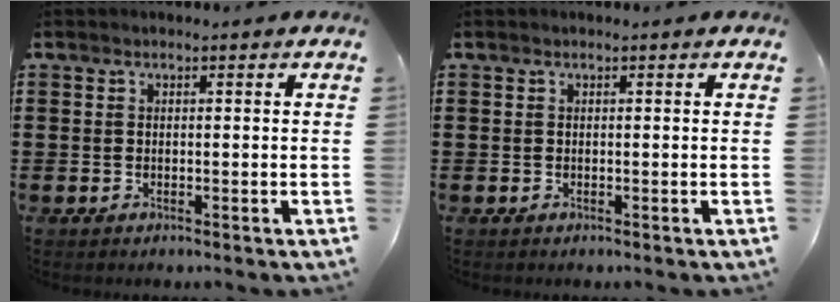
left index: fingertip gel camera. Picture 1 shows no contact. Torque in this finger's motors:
{"motor_torque": [-0.02, 0.02, 0.01, -0.01]}